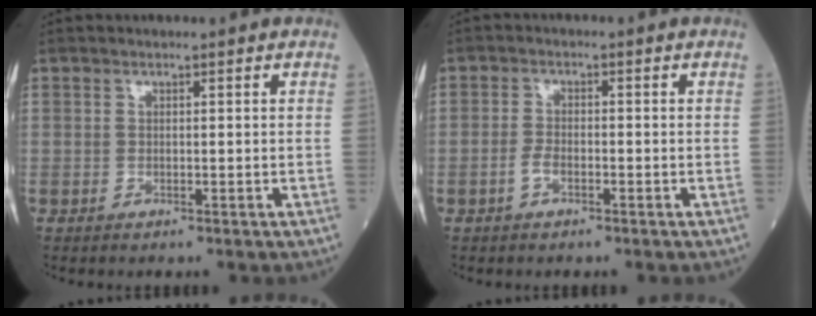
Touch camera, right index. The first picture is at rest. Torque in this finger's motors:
{"motor_torque": [0.21, -0.25, 0.01, 0.00]}